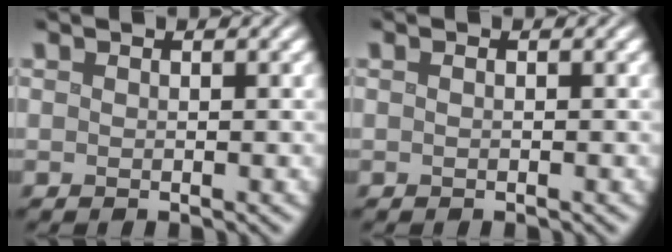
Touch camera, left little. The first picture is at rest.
{"total": 0.7, "force": [0.0, 0.2, 0.6], "torque": [-0.013, -0.004, -0.003]}